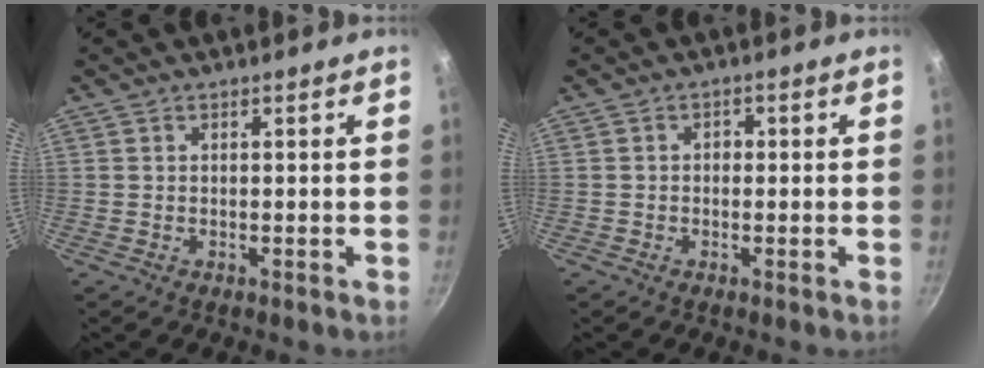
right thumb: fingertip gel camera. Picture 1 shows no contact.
{"total": 1.4, "force": [-0.3, 1.2, 0.7], "torque": [-0.004, 0.006, -0.008]}